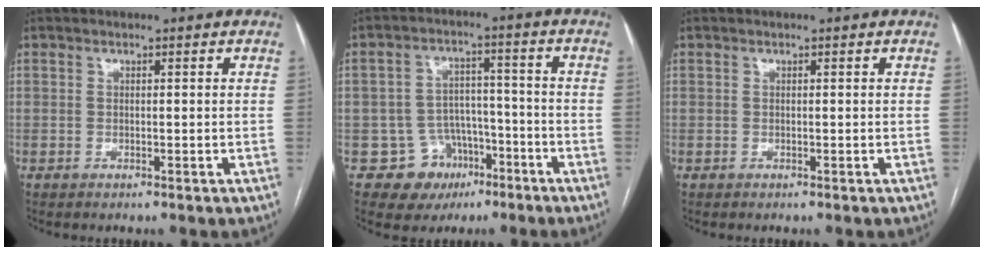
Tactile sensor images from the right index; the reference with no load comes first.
{"total": 8.2, "force": [-4.1, 7.0, 1.0], "torque": [-0.003, 0.023, -0.052]}
{"total": 0.0}